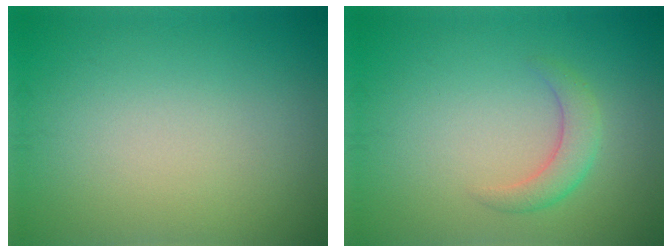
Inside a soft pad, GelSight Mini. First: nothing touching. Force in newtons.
{"total": 2.4, "press": 2.4, "slide": 0.2}